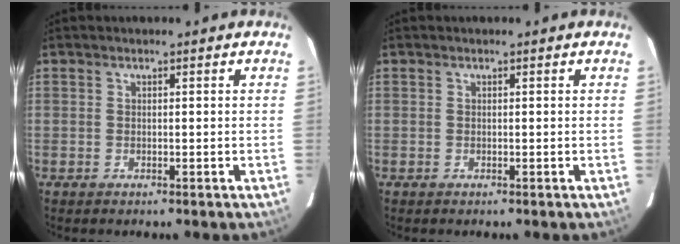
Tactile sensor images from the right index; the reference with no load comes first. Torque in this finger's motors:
{"motor_torque": [0.00, 0.00, 0.00, 0.00]}